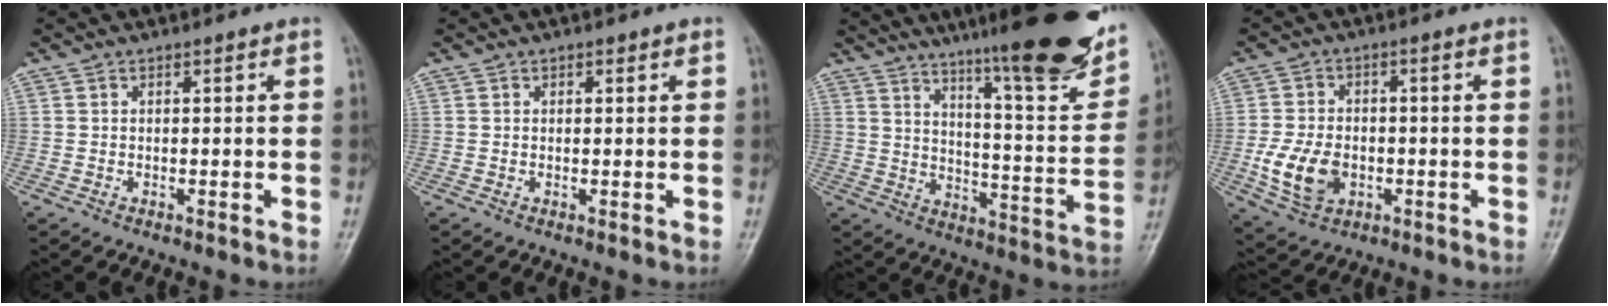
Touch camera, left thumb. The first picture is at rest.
{"total": 0.8, "force": [0.4, 0.5, 0.4], "torque": [0.002, -0.001, 0.003]}
{"total": 25.7, "force": [17.3, 4.6, 18.4], "torque": [-0.241, -0.065, 0.248]}
{"total": 9.0, "force": [-2.1, 6.3, 6.1], "torque": [-0.106, 0.004, -0.033]}